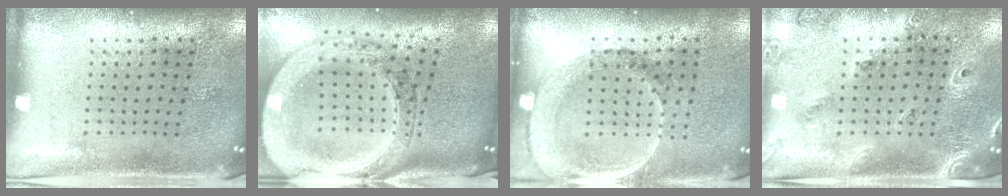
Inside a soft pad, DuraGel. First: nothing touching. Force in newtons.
{"total": 3.8, "press": 3.0, "slide": 2.4}
{"total": 1.6, "press": 1.5, "slide": 0.6}
{"total": 1.5, "press": 1.4, "slide": 0.5}